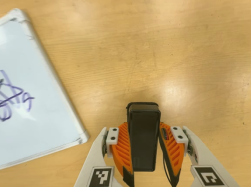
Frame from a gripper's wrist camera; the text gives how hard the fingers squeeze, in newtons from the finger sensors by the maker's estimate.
{"total": 4.9, "left": 3.5, "right": 6.4}